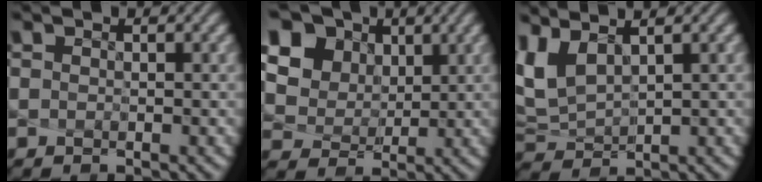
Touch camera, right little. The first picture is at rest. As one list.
[{"total": 13.2, "force": [6.3, 10.1, 5.8], "torque": [-0.161, 0.018, 0.136]}, {"total": 3.0, "force": [1.7, 1.0, 2.2], "torque": [-0.060, -0.001, 0.052]}]